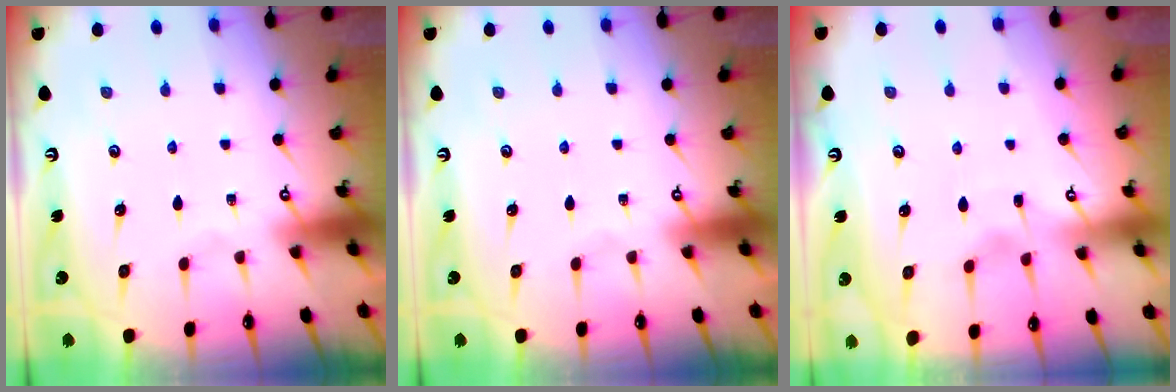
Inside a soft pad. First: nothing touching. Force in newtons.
{"total": 0.0}
{"total": 2.8, "press": 2.8, "slide": 0.4}